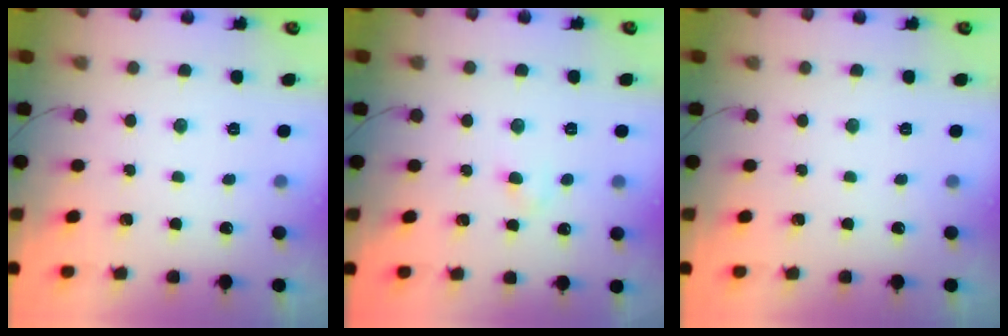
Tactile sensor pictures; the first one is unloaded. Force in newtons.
{"total": 2.4, "press": 2.3, "slide": 0.8}
{"total": 0.0}